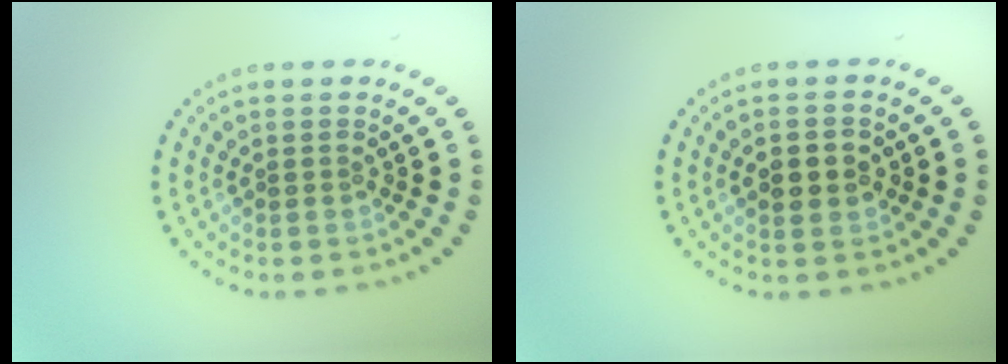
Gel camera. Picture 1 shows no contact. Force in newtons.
{"total": 2.4, "press": 2.4, "slide": 0.1}